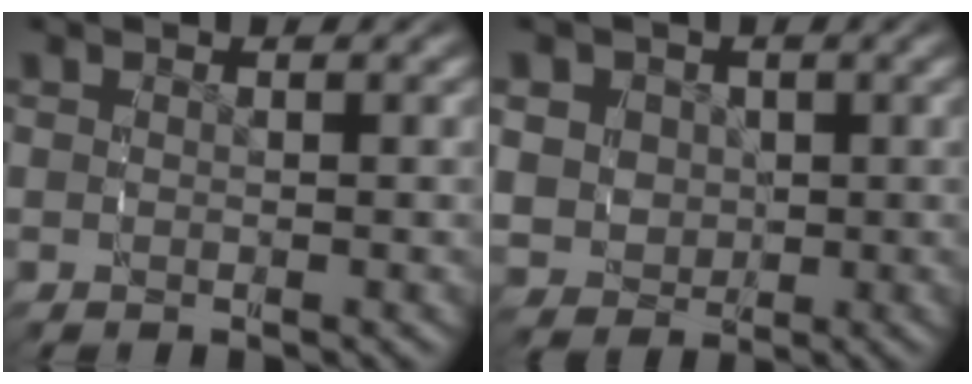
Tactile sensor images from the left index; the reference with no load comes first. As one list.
[{"total": 7.6, "force": [0.4, 6.9, 3.3], "torque": [-0.080, -0.029, 0.015]}]